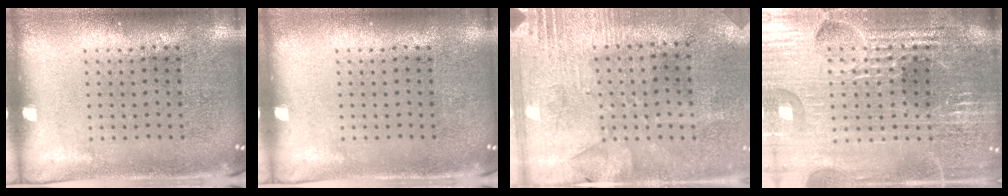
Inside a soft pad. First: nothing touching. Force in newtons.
{"total": 0.0}
{"total": 2.7, "press": 2.2, "slide": 1.5}
{"total": 4.9, "press": 4.6, "slide": 1.5}